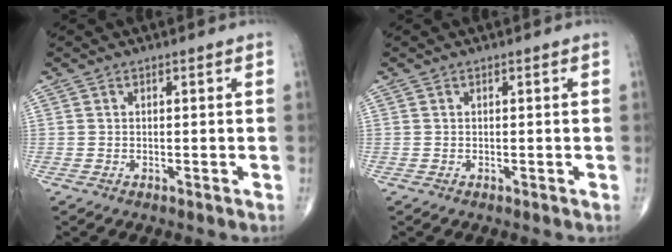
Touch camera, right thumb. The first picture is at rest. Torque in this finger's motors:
{"motor_torque": [0.00, 0.00, 0.01, 0.01, 0.00]}